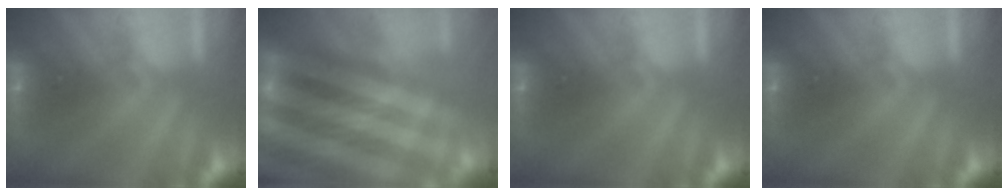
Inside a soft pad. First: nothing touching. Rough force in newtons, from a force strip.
{"total": 5.6}
{"total": 0.0}
{"total": 0.0}